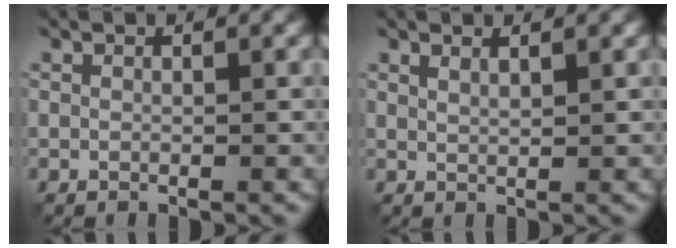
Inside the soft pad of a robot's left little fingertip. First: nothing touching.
{"total": 1.2, "force": [0.9, 0.3, 0.8], "torque": [-0.010, 0.000, 0.012]}